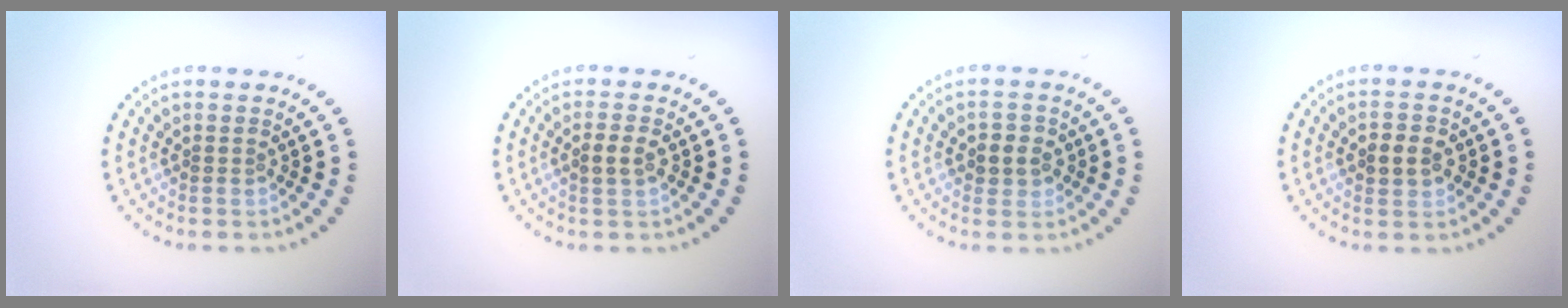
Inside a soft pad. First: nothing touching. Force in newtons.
{"total": 1.9, "press": 1.8, "slide": 0.3}
{"total": 2.4, "press": 2.3, "slide": 0.5}
{"total": 2.7, "press": 2.7, "slide": 0.3}